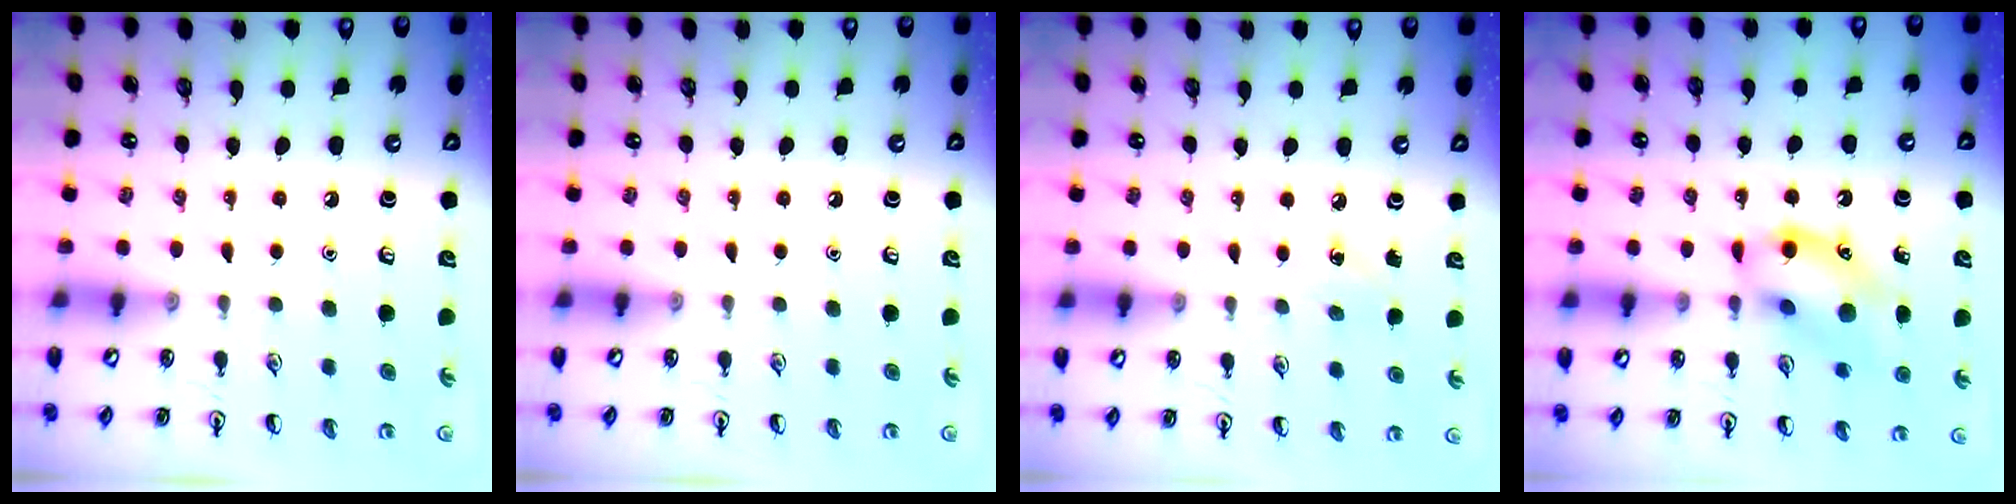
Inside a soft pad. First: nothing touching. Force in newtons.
{"total": 0.0}
{"total": 4.3, "press": 4.1, "slide": 1.4}
{"total": 13.8, "press": 13.6, "slide": 2.4}